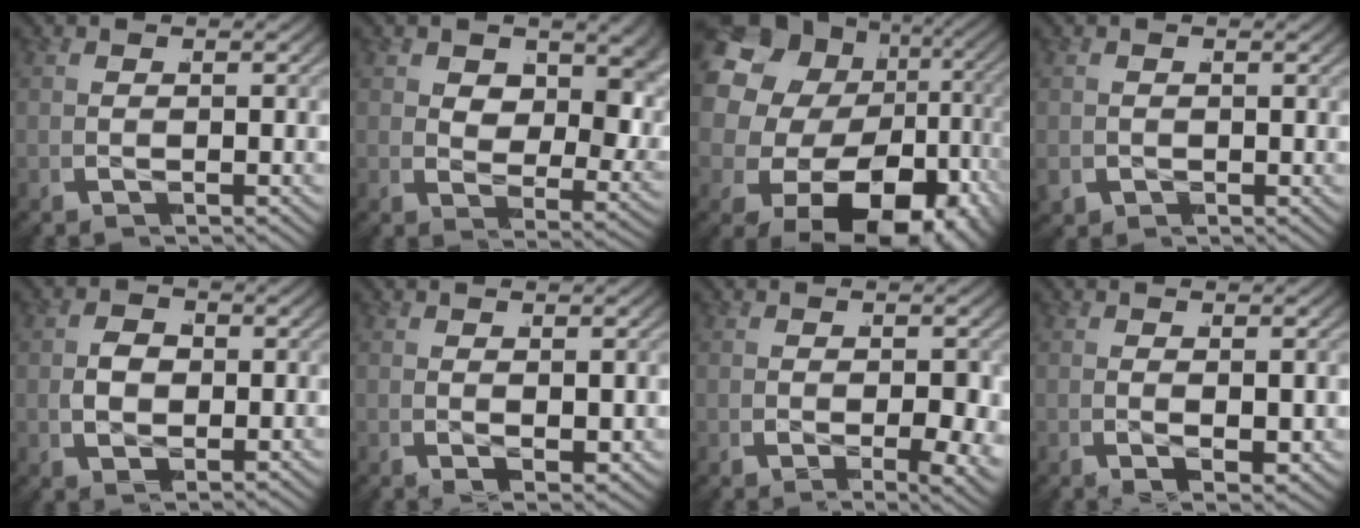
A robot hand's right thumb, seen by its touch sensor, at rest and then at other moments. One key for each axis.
{"total": 7.9, "fx": 0.0, "fy": 5.0, "fz": 6.2, "tx": -0.101, "ty": -0.033, "tz": 0.017}
{"total": 19.4, "fx": 0.7, "fy": 14.1, "fz": 13.3, "tx": -0.266, "ty": -0.031, "tz": 0.020}
{"total": 1.3, "fx": -0.1, "fy": 1.3, "fz": 0.2, "tx": -0.005, "ty": -0.003, "tz": 0.003}
{"total": 3.5, "fx": -0.1, "fy": 2.6, "fz": 2.2, "tx": -0.045, "ty": -0.011, "tz": 0.003}
{"total": 1.2, "fx": 0.1, "fy": 0.7, "fz": 0.9, "tx": -0.017, "ty": -0.007, "tz": 0.004}
{"total": 4.9, "fx": -1.1, "fy": 2.6, "fz": 4.0, "tx": -0.067, "ty": -0.030, "tz": -0.001}
{"total": 1.8, "fx": -0.4, "fy": 1.0, "fz": 1.5, "tx": -0.033, "ty": -0.008, "tz": -0.005}